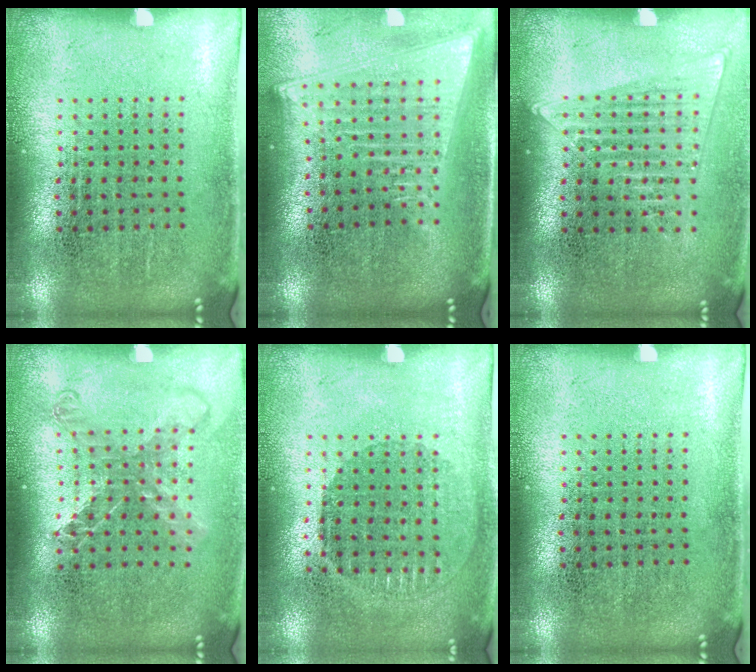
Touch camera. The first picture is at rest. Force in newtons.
{"total": 2.1, "press": 1.8, "slide": 1.1}
{"total": 1.5, "press": 1.3, "slide": 0.6}
{"total": 1.6, "press": 1.3, "slide": 0.9}
{"total": 0.9, "press": 0.9, "slide": 0.3}
{"total": 0.0}